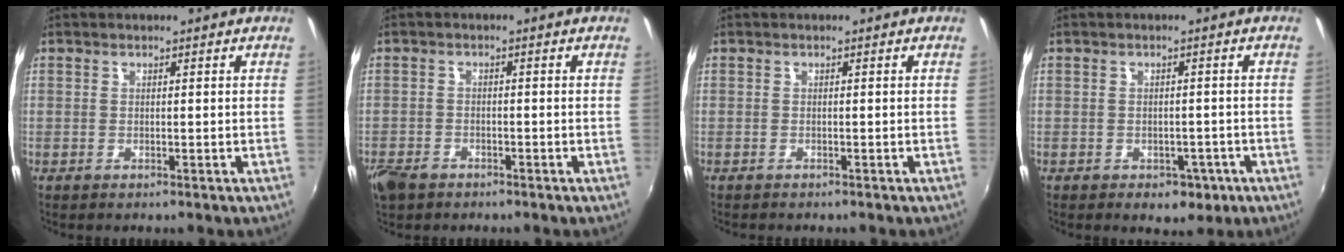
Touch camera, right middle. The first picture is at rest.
{"total": 5.4, "force": [-3.9, 2.9, 2.3], "torque": [-0.067, -0.014, -0.077]}
{"total": 0.7, "force": [-0.7, 0.1, 0.1], "torque": [-0.004, -0.003, -0.011]}
{"total": 4.8, "force": [-2.5, 3.4, 2.3], "torque": [-0.044, -0.007, -0.023]}